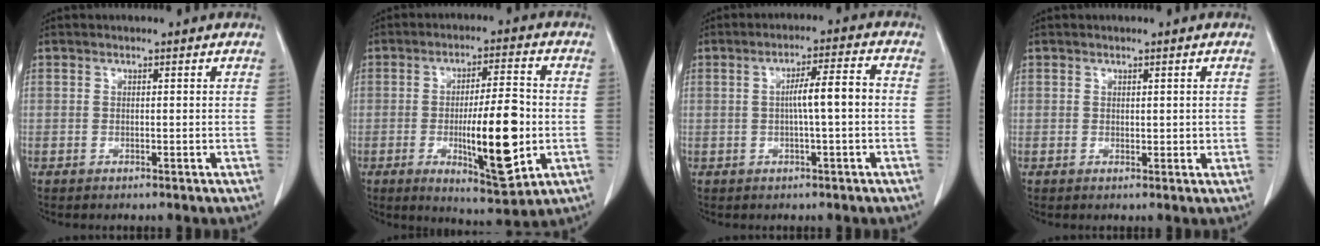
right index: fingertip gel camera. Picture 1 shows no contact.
{"total": 14.8, "force": [-2.6, 2.7, 14.3], "torque": [-0.229, -0.008, -0.033]}
{"total": 5.4, "force": [-0.4, 0.3, 5.3], "torque": [-0.089, 0.016, -0.005]}
{"total": 1.3, "force": [0.3, 0.9, 0.8], "torque": [-0.007, -0.001, 0.008]}